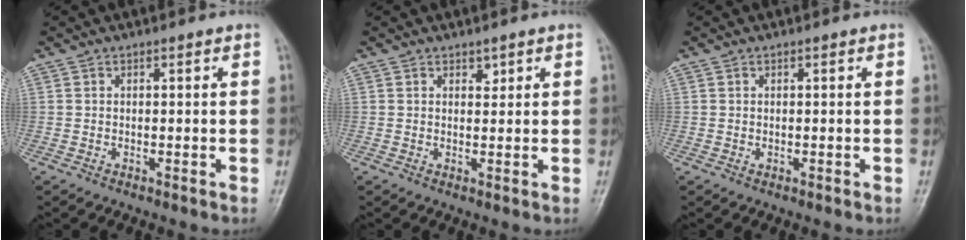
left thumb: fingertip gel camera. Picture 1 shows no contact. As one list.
[{"total": 1.1, "force": [0.8, 0.7, 0.4], "torque": [0.006, -0.006, 0.010]}, {"total": 0.0}]